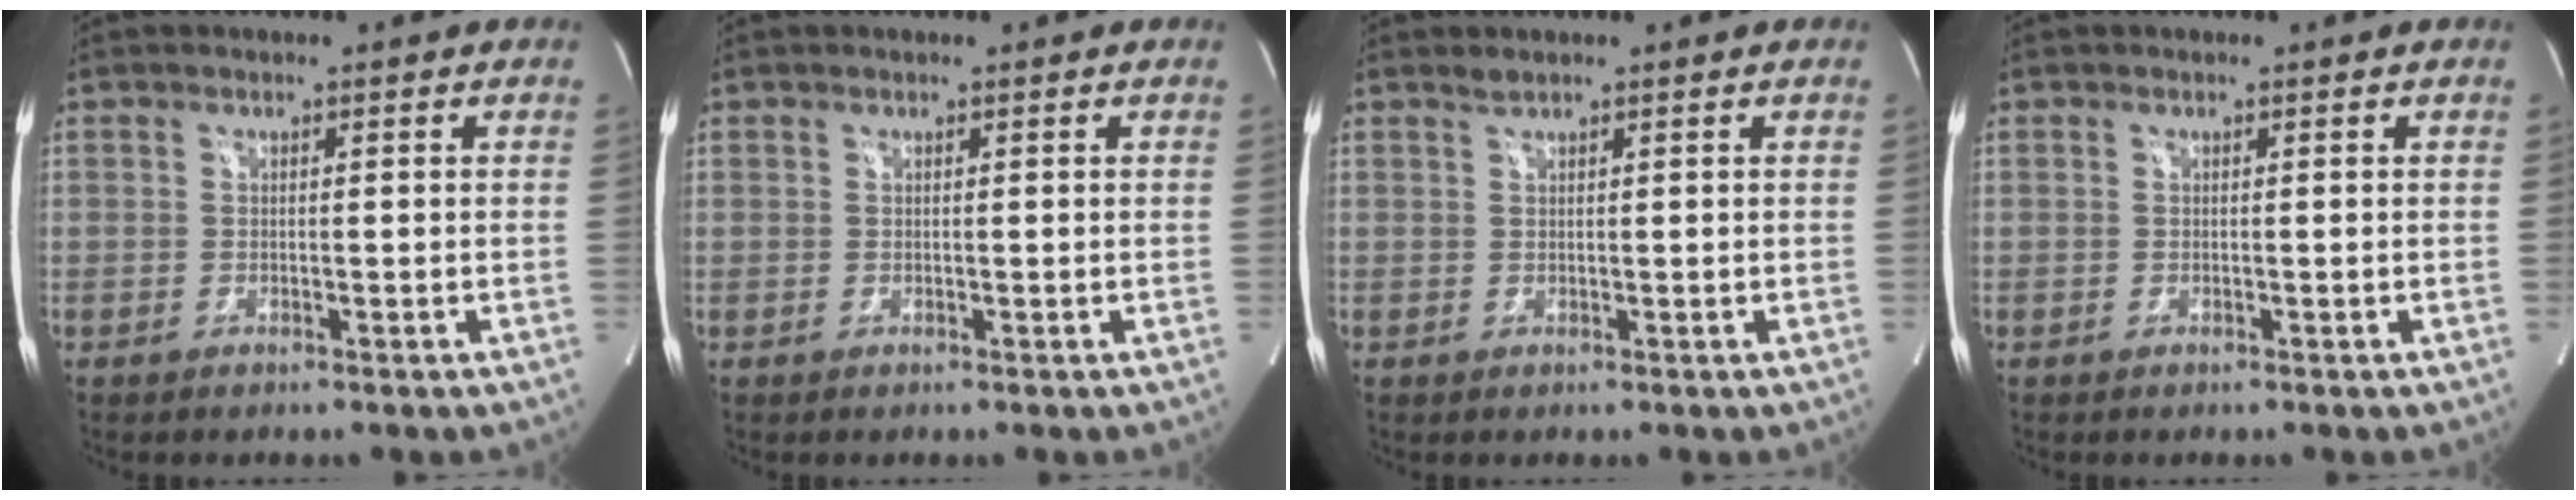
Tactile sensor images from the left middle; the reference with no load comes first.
{"total": 0.0}
{"total": 0.8, "force": [0.7, -0.1, 0.1], "torque": [-0.006, 0.002, 0.018]}
{"total": 0.0}